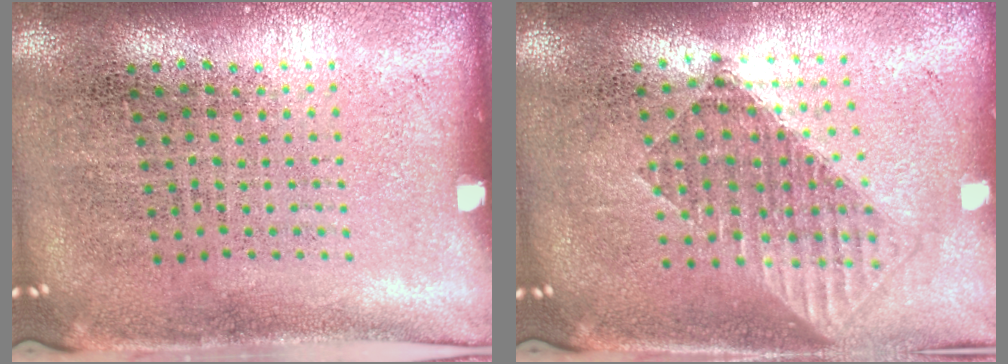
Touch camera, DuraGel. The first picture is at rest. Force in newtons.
{"total": 1.5, "press": 1.3, "slide": 0.8}